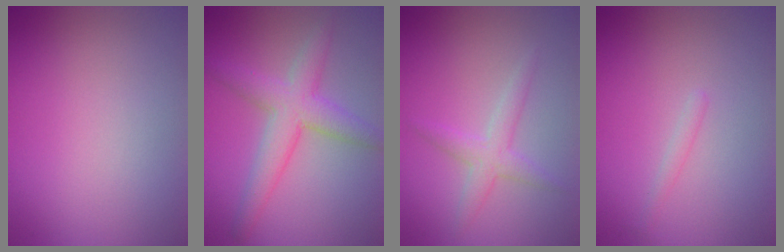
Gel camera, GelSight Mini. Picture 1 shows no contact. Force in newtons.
{"total": 4.4, "press": 4.4, "slide": 0.1}
{"total": 2.2, "press": 2.2, "slide": 0.1}
{"total": 0.7, "press": 0.7, "slide": 0.1}